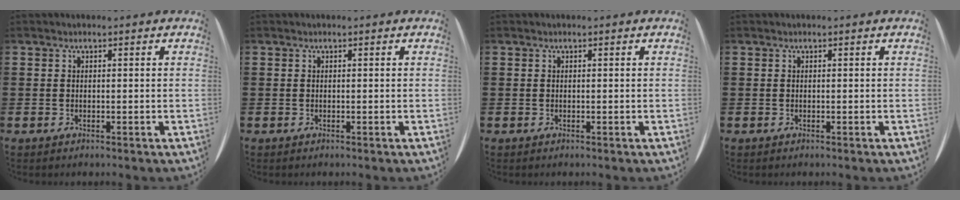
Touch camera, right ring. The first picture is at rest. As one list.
[{"total": 0.0}, {"total": 0.0}, {"total": 0.0}]